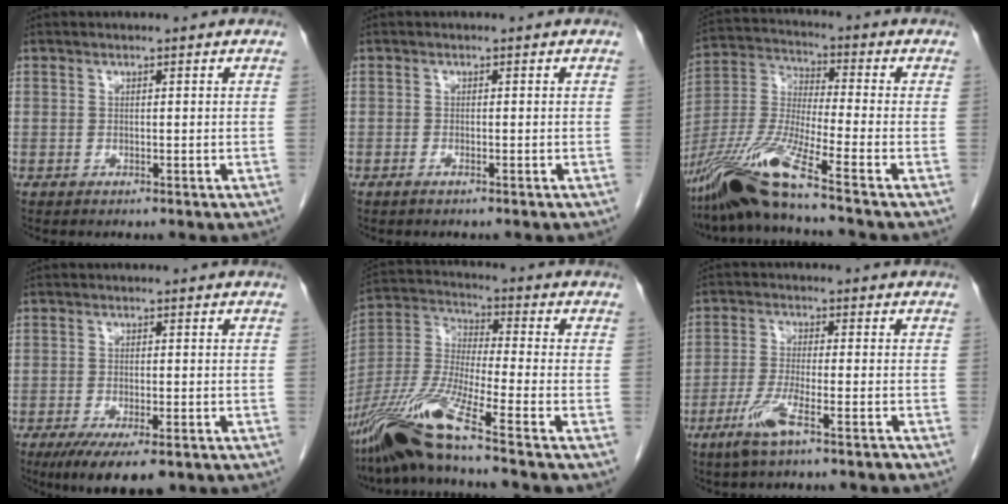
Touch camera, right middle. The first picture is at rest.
{"total": 0.8, "force": [-0.6, 0.0, 0.5], "torque": [-0.012, 0.000, -0.011]}
{"total": 13.6, "force": [-9.7, -1.1, 9.4], "torque": [-0.208, -0.025, -0.188]}
{"total": 8.5, "force": [-5.7, 2.1, 5.9], "torque": [-0.091, -0.019, -0.086]}
{"total": 14.8, "force": [-10.6, -1.0, 10.3], "torque": [-0.223, -0.025, -0.205]}
{"total": 5.1, "force": [-3.3, 0.4, 3.9], "torque": [-0.083, -0.007, -0.068]}